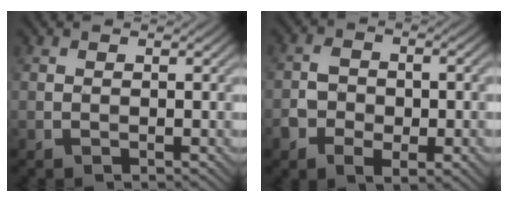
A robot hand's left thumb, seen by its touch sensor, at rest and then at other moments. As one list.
[{"total": 9.2, "force": [-4.0, 5.2, 6.4], "torque": [-0.110, -0.019, -0.051]}]